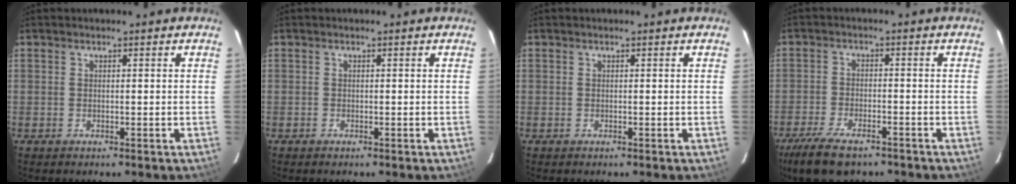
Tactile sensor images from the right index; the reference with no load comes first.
{"total": 0.0}
{"total": 0.0}
{"total": 11.4, "force": [-8.5, 4.2, 6.3], "torque": [-0.155, -0.028, -0.150]}